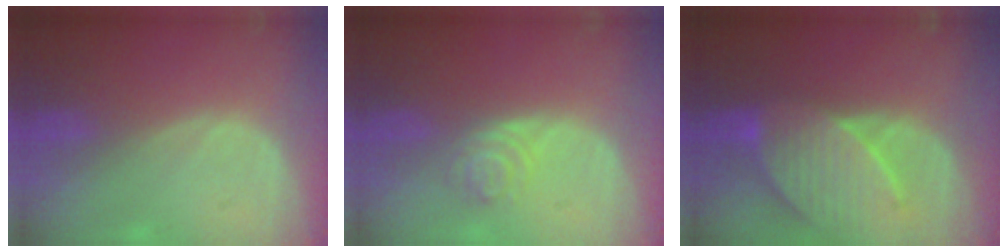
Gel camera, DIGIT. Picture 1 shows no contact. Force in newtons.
{"total": 4.0, "press": 3.5, "slide": 2.0}
{"total": 9.9, "press": 8.9, "slide": 4.5}